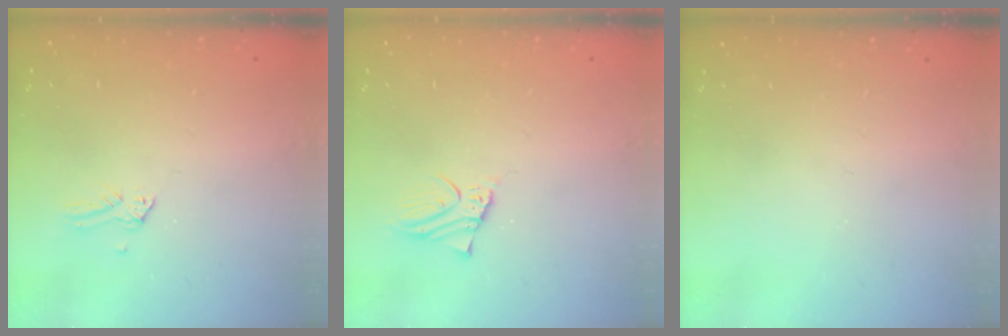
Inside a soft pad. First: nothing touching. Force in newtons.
{"total": 2.6, "press": 2.6, "slide": 0.0}
{"total": 0.0}